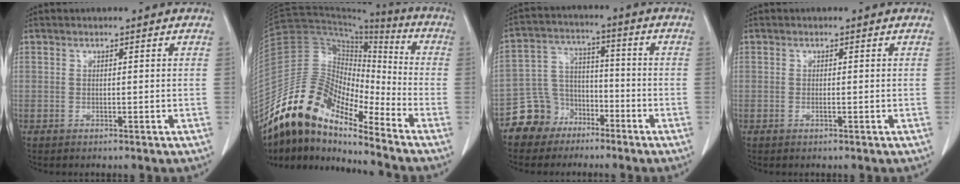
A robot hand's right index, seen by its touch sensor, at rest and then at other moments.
{"total": 17.0, "force": [-13.7, 5.3, 8.6], "torque": [-0.152, 0.048, -0.254]}
{"total": 8.8, "force": [-5.6, 6.7, 0.8], "torque": [-0.014, 0.029, -0.100]}
{"total": 1.0, "force": [-0.2, 0.3, 0.9], "torque": [-0.021, -0.001, -0.002]}